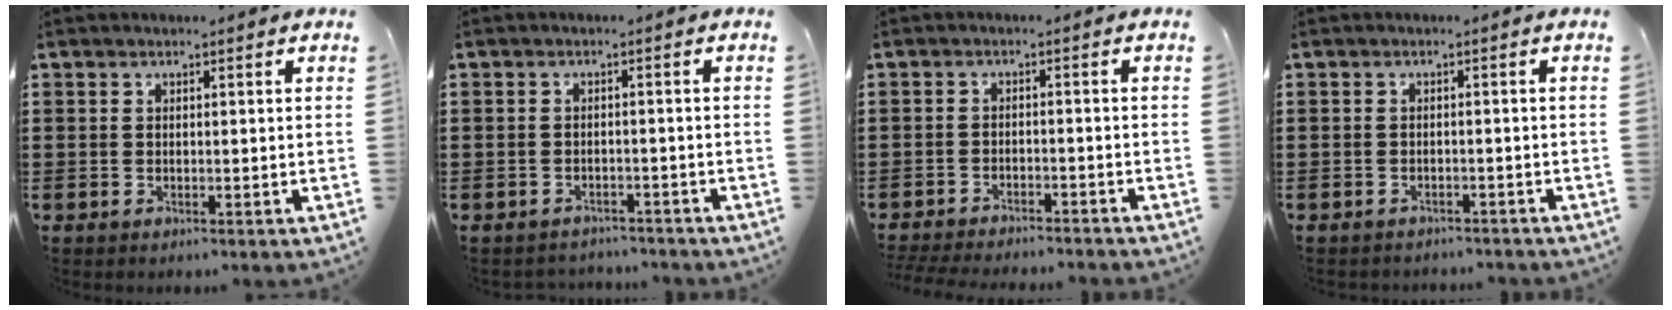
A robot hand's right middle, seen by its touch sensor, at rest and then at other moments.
{"total": 1.9, "force": [-1.8, 0.4, -0.2], "torque": [-0.003, 0.001, -0.042]}
{"total": 3.0, "force": [-3.0, -0.1, 0.4], "torque": [-0.014, -0.003, -0.065]}
{"total": 1.1, "force": [-1.1, 0.1, 0.0], "torque": [-0.004, 0.000, -0.024]}